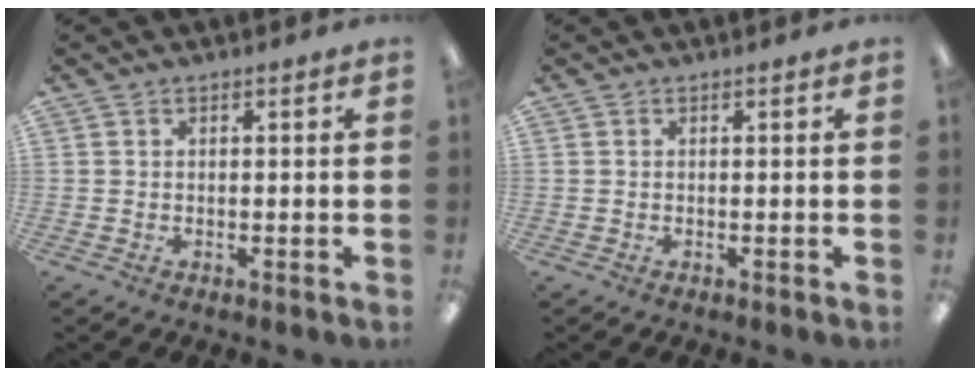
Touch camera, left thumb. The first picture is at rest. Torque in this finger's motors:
{"motor_torque": [-0.01, 0.01, 0.17, 0.02, 0.00]}